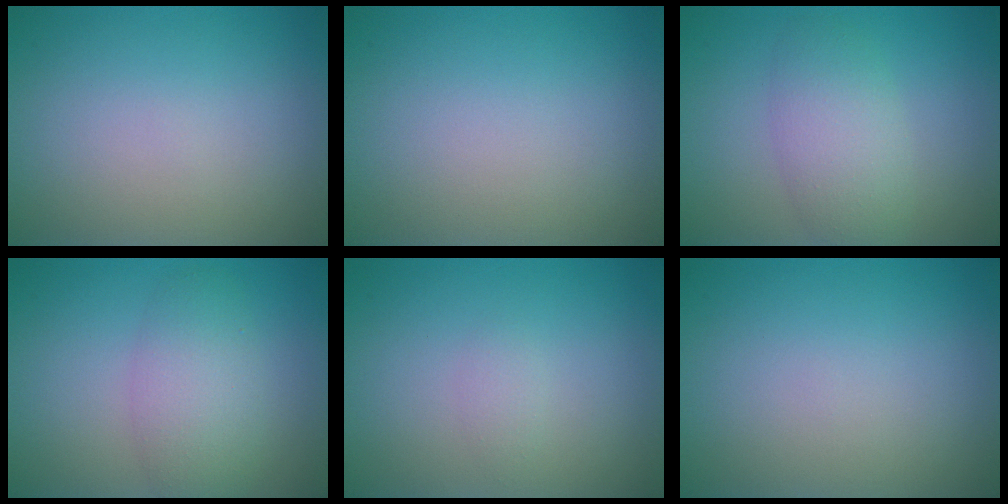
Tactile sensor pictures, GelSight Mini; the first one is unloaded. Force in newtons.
{"total": 0.0}
{"total": 4.0, "press": 3.9, "slide": 0.2}
{"total": 4.0, "press": 4.0, "slide": 0.1}
{"total": 0.8, "press": 0.8, "slide": 0.1}
{"total": 0.0}